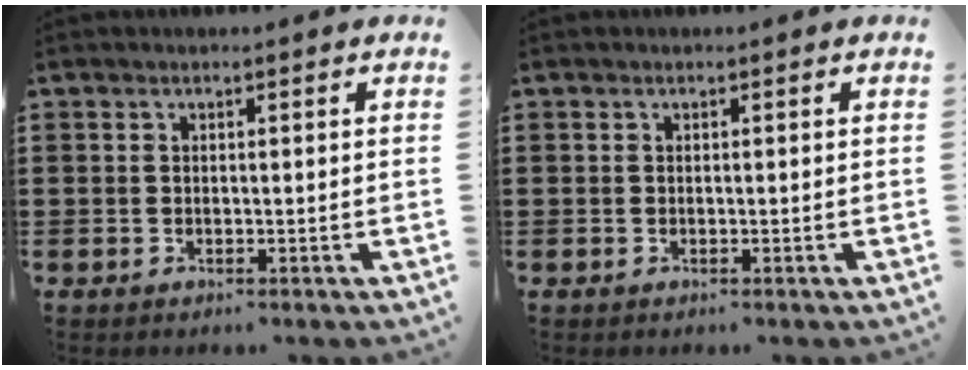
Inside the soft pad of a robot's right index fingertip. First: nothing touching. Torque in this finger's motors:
{"motor_torque": [0.86, 0.31, -0.02, -0.01]}